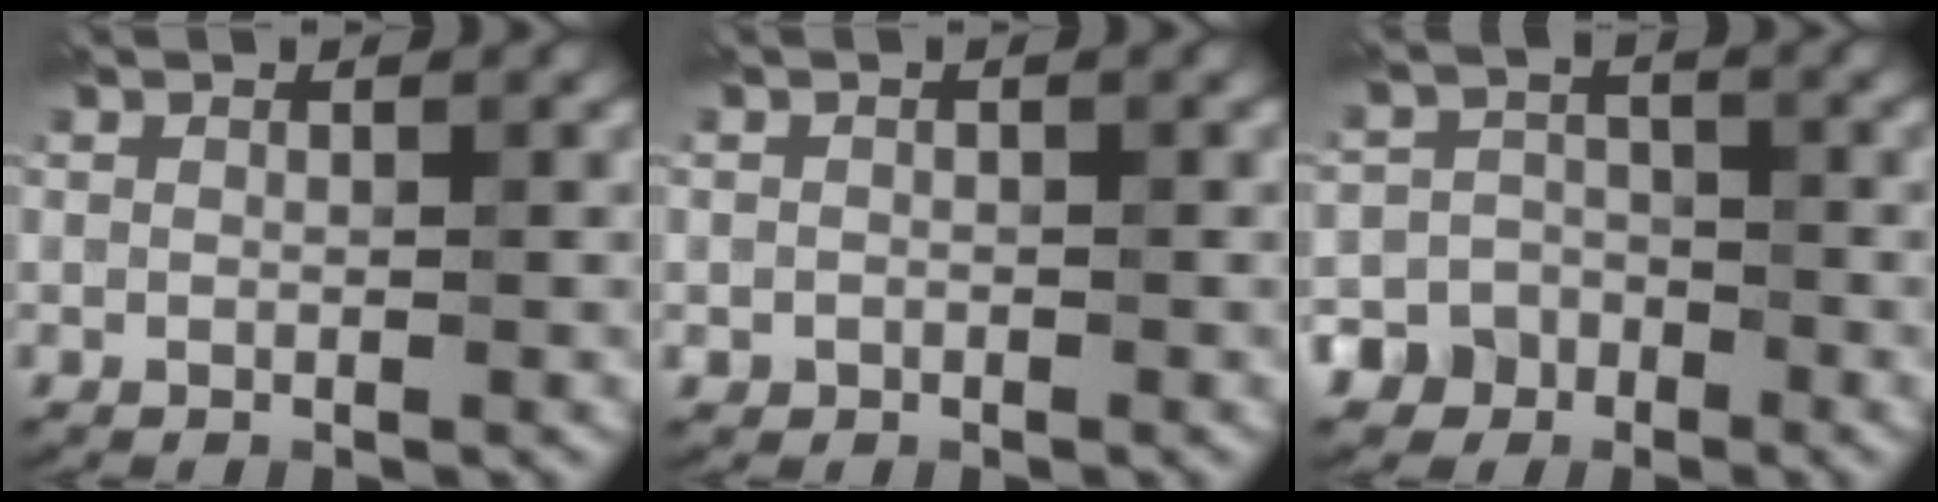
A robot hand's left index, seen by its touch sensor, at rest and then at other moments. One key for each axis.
{"total": 0.7, "fx": -0.3, "fy": 0.6, "fz": 0.0, "tx": 0.005, "ty": -0.004, "tz": -0.006}
{"total": 7.2, "fx": -4.6, "fy": 5.5, "fz": 0.6, "tx": 0.007, "ty": -0.016, "tz": -0.099}